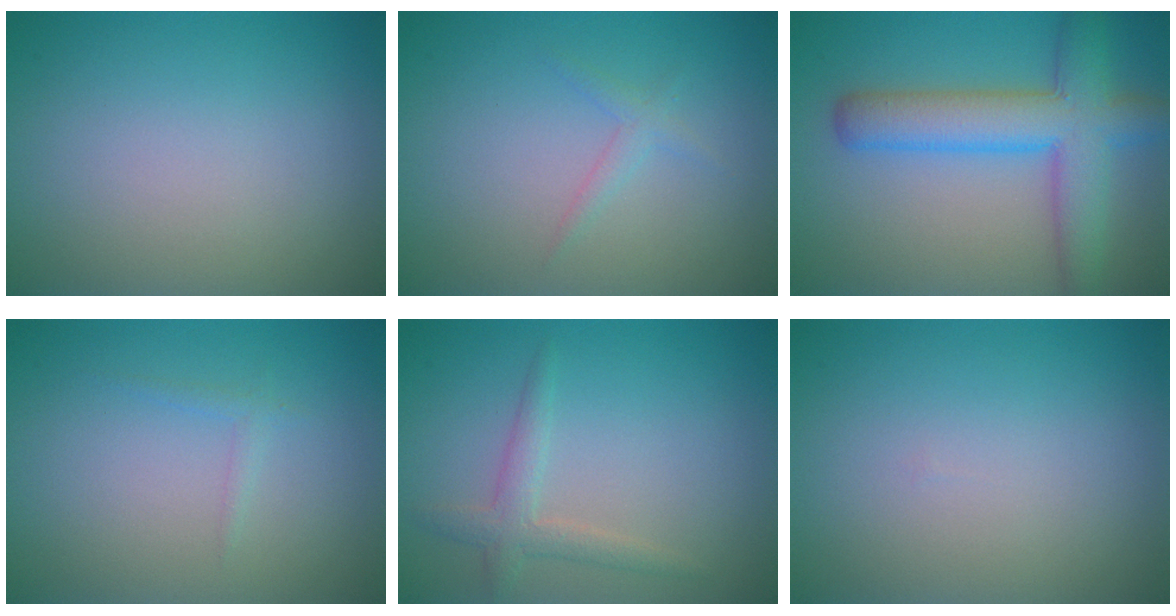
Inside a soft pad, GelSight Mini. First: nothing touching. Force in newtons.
{"total": 1.1, "press": 1.1, "slide": 0.0}
{"total": 6.8, "press": 6.8, "slide": 0.3}
{"total": 0.8, "press": 0.8, "slide": 0.1}
{"total": 2.1, "press": 2.1, "slide": 0.1}
{"total": 0.0}